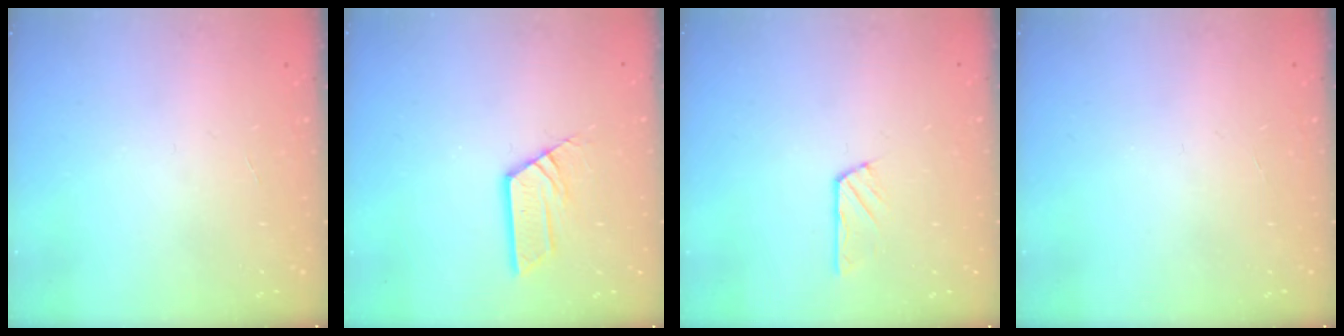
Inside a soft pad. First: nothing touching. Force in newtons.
{"total": 7.0, "press": 7.0, "slide": 0.5}
{"total": 2.9, "press": 2.8, "slide": 0.4}
{"total": 0.0}